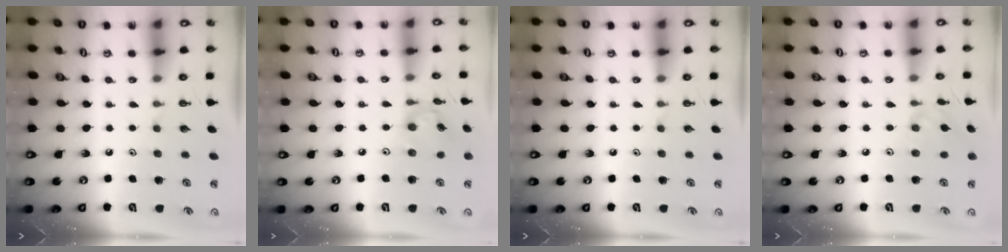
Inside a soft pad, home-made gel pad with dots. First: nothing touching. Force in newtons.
{"total": 8.6, "press": 8.5, "slide": 0.6}
{"total": 0.0}
{"total": 2.0, "press": 1.9, "slide": 0.5}